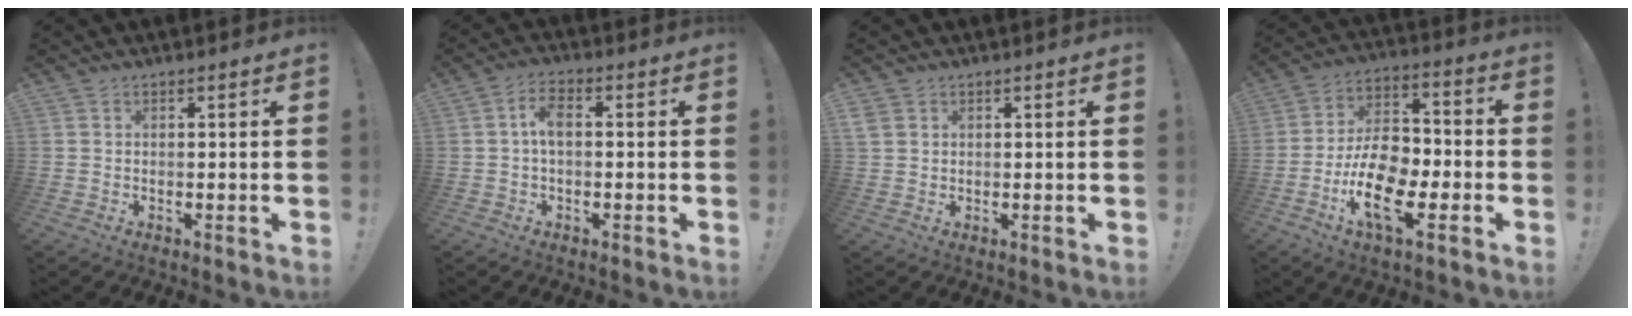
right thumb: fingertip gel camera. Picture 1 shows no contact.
{"total": 5.2, "force": [0.2, 2.6, 4.5], "torque": [-0.088, 0.010, 0.003]}
{"total": 3.0, "force": [1.5, 2.5, 0.9], "torque": [-0.013, -0.003, 0.030]}
{"total": 17.1, "force": [-6.7, 9.1, 12.9], "torque": [-0.242, 0.032, -0.110]}